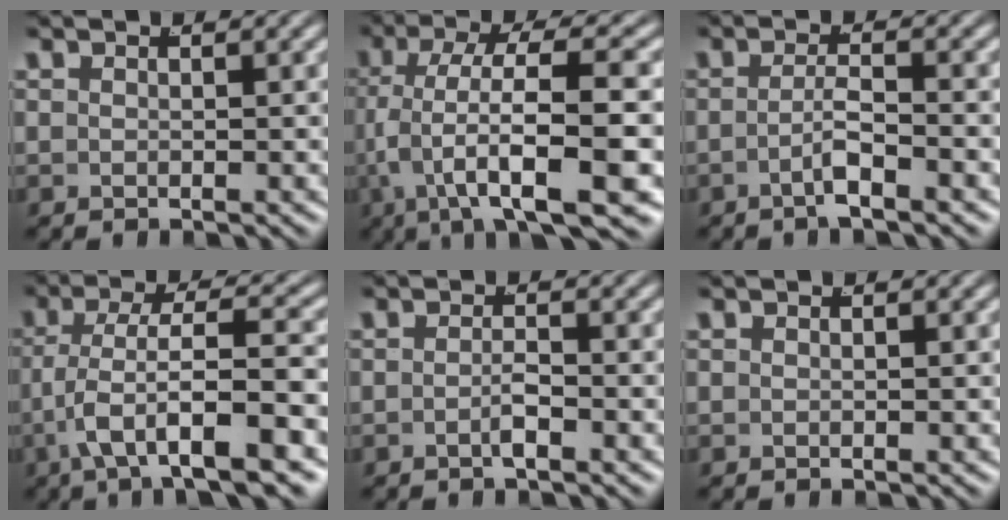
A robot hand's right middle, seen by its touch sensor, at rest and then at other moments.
{"total": 9.9, "force": [-4.0, 3.7, 8.2], "torque": [-0.153, -0.024, -0.053]}
{"total": 2.5, "force": [-1.7, -0.2, 1.7], "torque": [-0.029, -0.006, -0.029]}
{"total": 7.8, "force": [-2.4, 2.7, 6.8], "torque": [-0.126, -0.021, -0.024]}
{"total": 1.4, "force": [-1.0, 0.0, 1.0], "torque": [-0.013, 0.000, -0.019]}
{"total": 0.0}